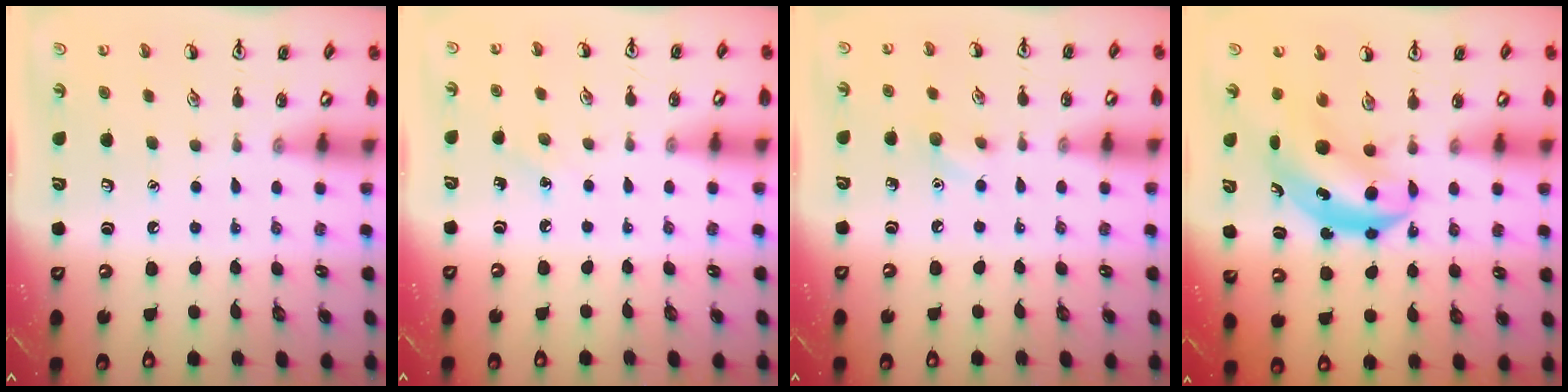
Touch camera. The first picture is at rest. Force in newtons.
{"total": 3.9, "press": 3.7, "slide": 1.4}
{"total": 5.4, "press": 5.2, "slide": 1.7}
{"total": 5.7, "press": 5.5, "slide": 1.6}